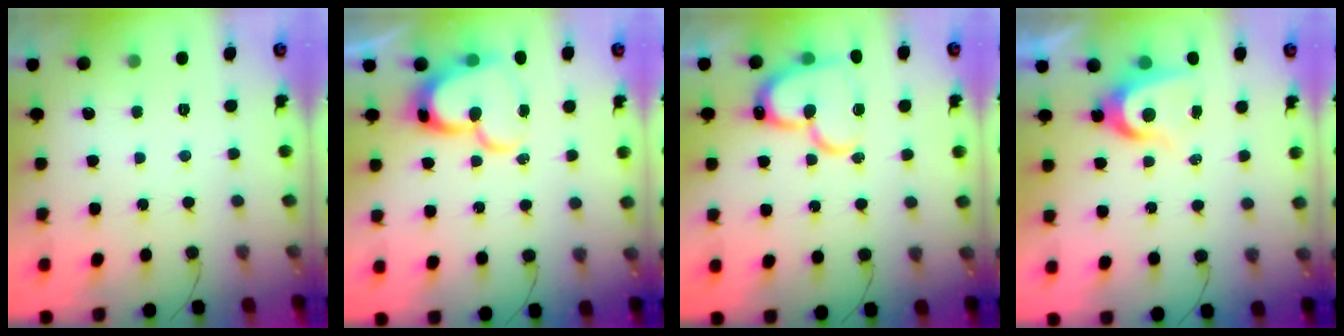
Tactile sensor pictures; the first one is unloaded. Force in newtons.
{"total": 16.5, "press": 16.5, "slide": 1.1}
{"total": 17.2, "press": 17.1, "slide": 1.7}
{"total": 6.5, "press": 6.5, "slide": 0.1}